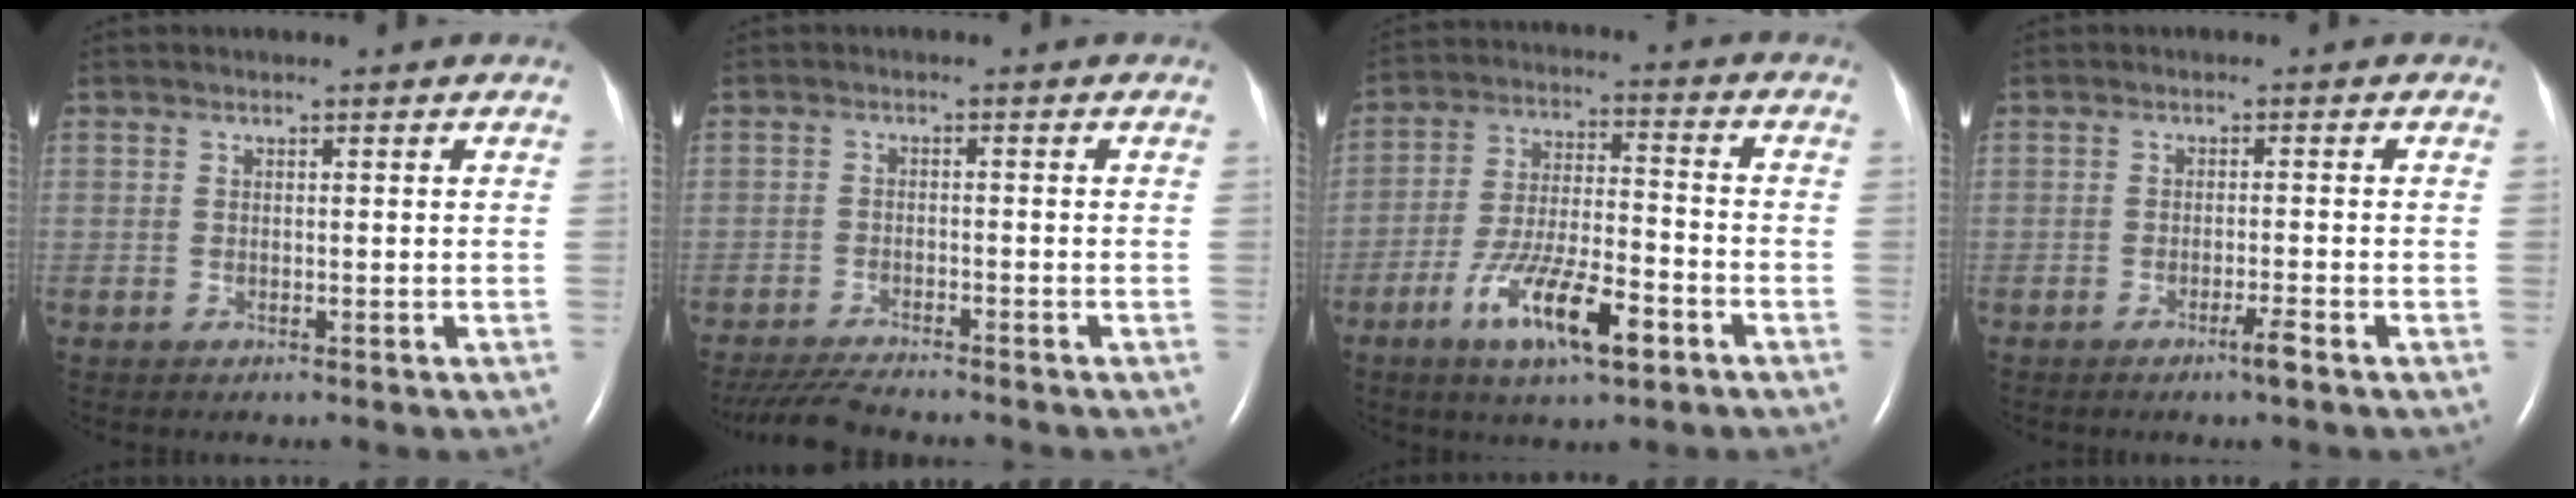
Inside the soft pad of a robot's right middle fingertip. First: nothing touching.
{"total": 6.2, "force": [-5.8, 0.1, 2.3], "torque": [-0.043, -0.023, -0.099]}
{"total": 12.0, "force": [-6.2, 2.7, 10.0], "torque": [-0.190, -0.005, -0.105]}
{"total": 2.2, "force": [-1.4, -0.4, 1.6], "torque": [-0.032, -0.005, -0.025]}